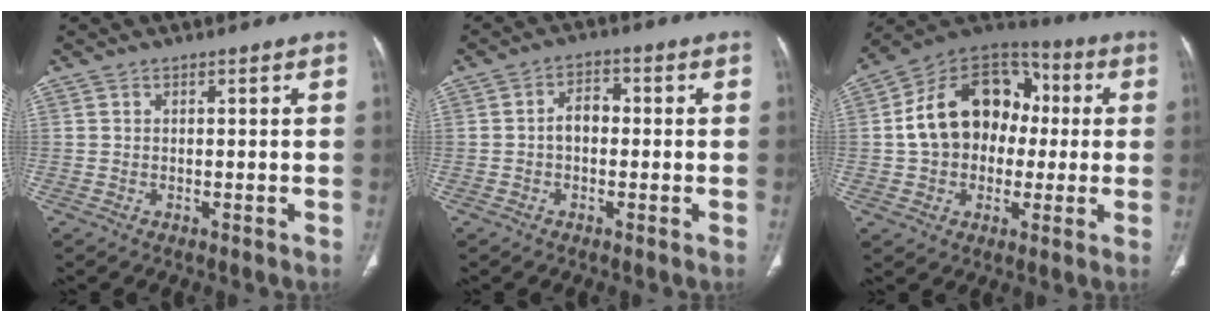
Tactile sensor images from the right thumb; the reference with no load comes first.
{"total": 3.9, "force": [-0.5, 2.7, 2.8], "torque": [-0.035, 0.019, -0.017]}
{"total": 18.5, "force": [0.7, 14.3, 11.8], "torque": [-0.162, 0.041, 0.004]}